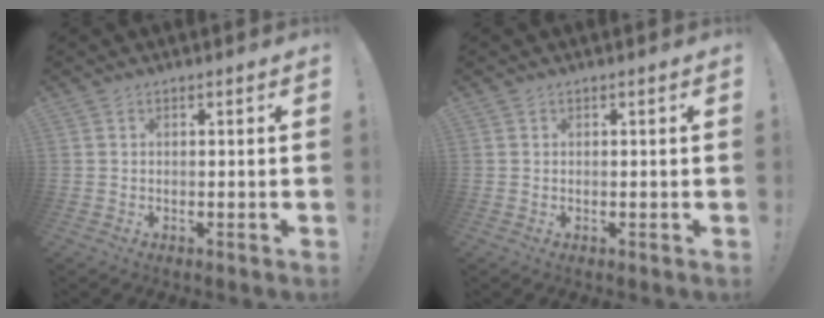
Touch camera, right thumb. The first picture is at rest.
{"total": 0.0}